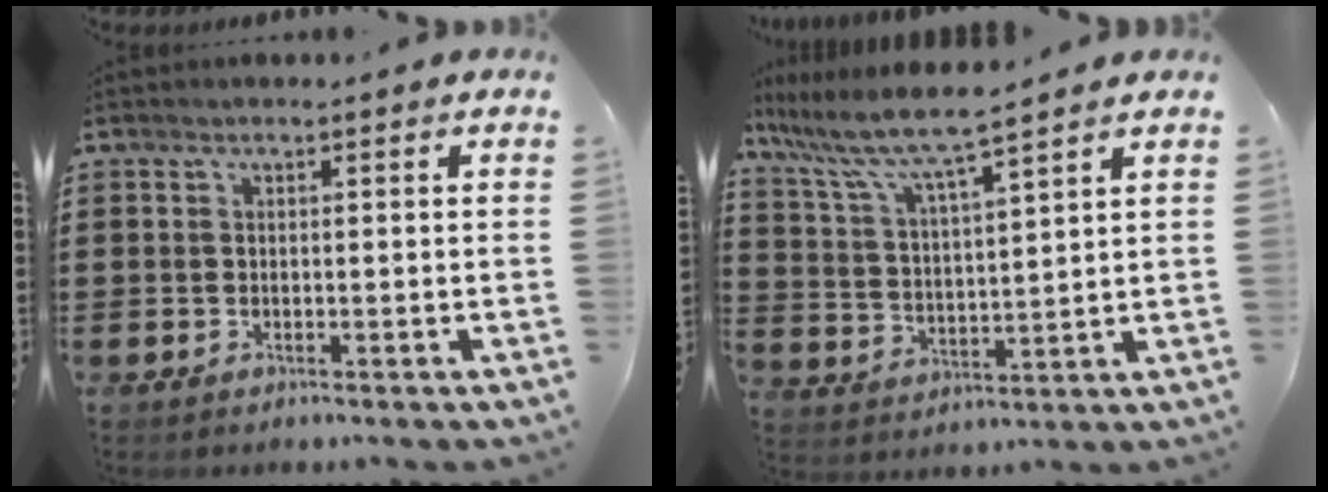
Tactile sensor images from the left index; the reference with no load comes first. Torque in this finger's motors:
{"motor_torque": [1.77, -0.38, 0.34, 0.21]}